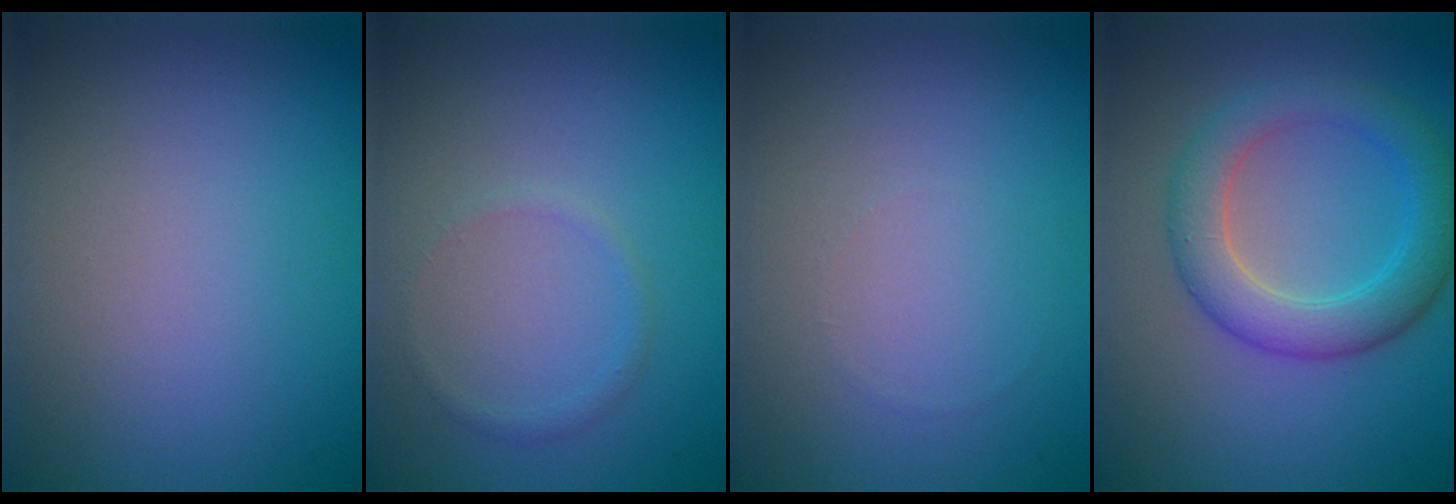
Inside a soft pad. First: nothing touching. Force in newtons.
{"total": 0.9, "press": 0.9, "slide": 0.1}
{"total": 0.0}
{"total": 4.9, "press": 4.9, "slide": 0.2}